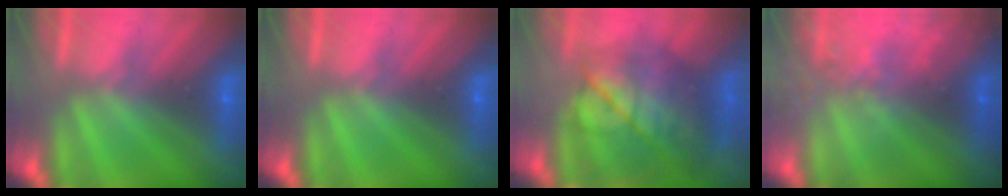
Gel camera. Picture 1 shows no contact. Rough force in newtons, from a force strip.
{"total": 0.0}
{"total": 7.6}
{"total": 2.3}